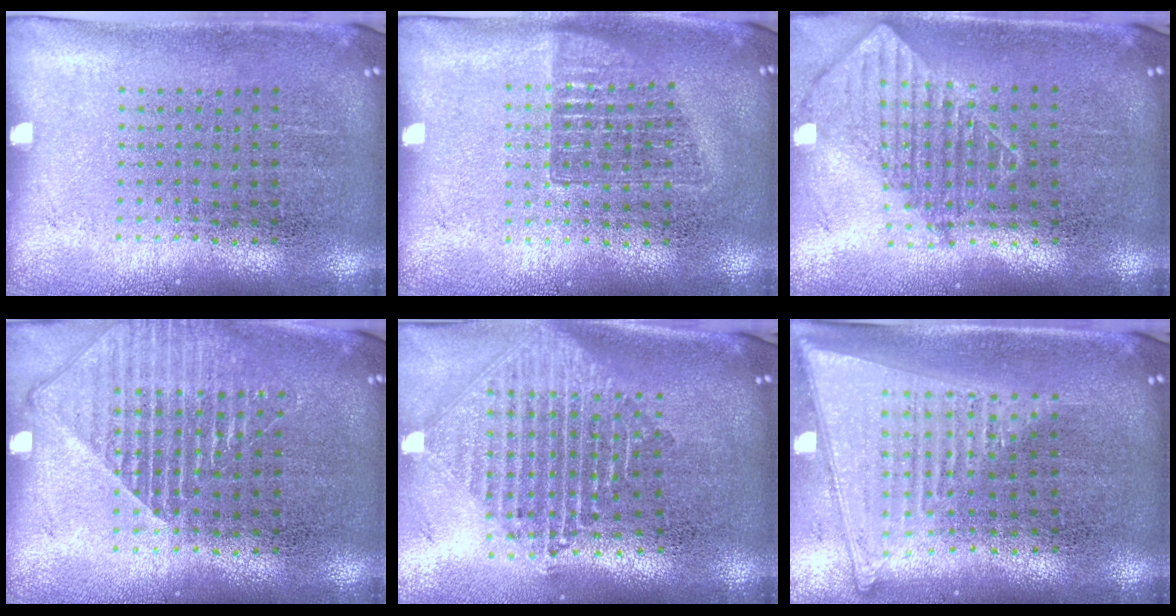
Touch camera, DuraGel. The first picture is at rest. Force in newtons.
{"total": 1.1, "press": 1.0, "slide": 0.6}
{"total": 1.2, "press": 1.1, "slide": 0.6}
{"total": 1.6, "press": 1.4, "slide": 0.8}
{"total": 2.3, "press": 1.8, "slide": 1.4}
{"total": 1.9, "press": 1.7, "slide": 0.9}